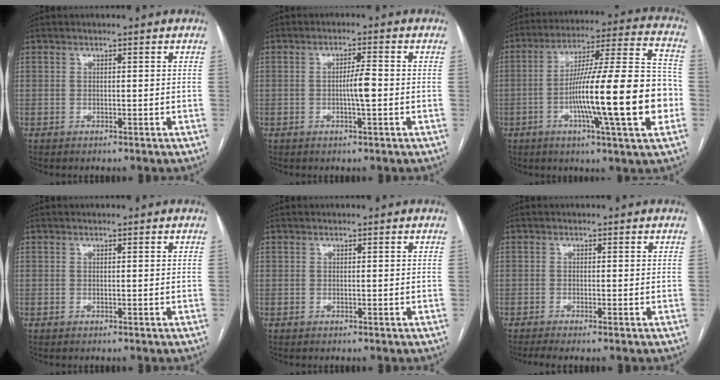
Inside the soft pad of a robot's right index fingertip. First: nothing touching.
{"total": 3.6, "force": [-0.5, 0.1, 3.6], "torque": [-0.062, -0.001, -0.010]}
{"total": 21.8, "force": [-5.2, 0.9, 21.1], "torque": [-0.314, 0.005, -0.083]}
{"total": 0.0}
{"total": 0.0}
{"total": 2.6, "force": [-1.9, -0.1, 1.8], "torque": [-0.030, -0.004, -0.033]}